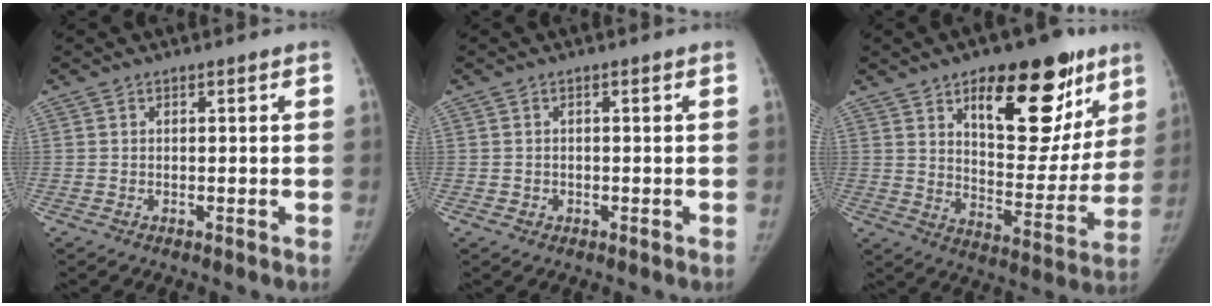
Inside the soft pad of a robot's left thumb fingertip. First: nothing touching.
{"total": 1.0, "force": [-0.3, 1.0, 0.2], "torque": [0.002, 0.003, -0.003]}
{"total": 24.0, "force": [12.7, 11.1, 17.0], "torque": [-0.174, -0.047, 0.189]}